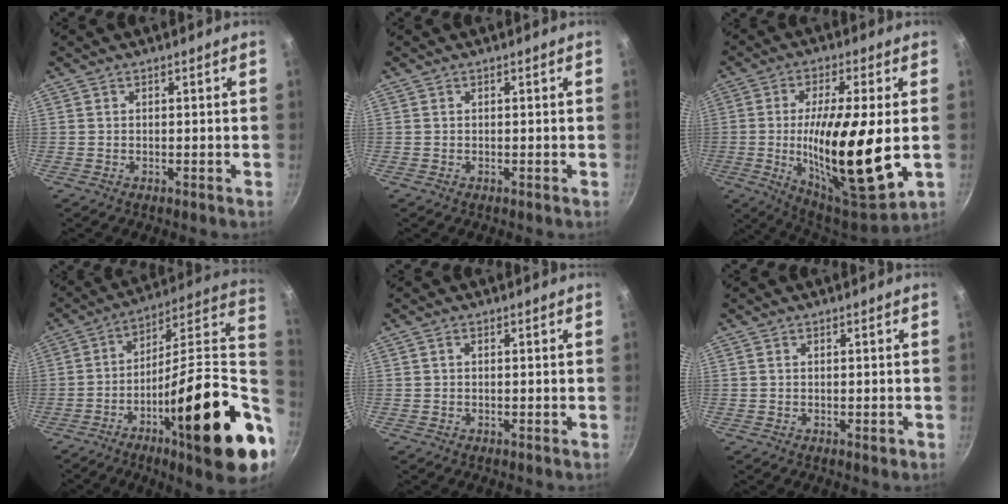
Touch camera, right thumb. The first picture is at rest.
{"total": 0.0}
{"total": 22.0, "force": [-1.8, 5.9, 21.1], "torque": [-0.362, -0.009, -0.025]}
{"total": 27.8, "force": [-3.3, 6.8, 26.7], "torque": [-0.373, 0.007, -0.058]}
{"total": 0.6, "force": [0.1, 0.3, 0.5], "torque": [-0.008, 0.003, 0.001]}
{"total": 1.2, "force": [-0.2, 0.7, 0.9], "torque": [-0.010, 0.002, -0.003]}